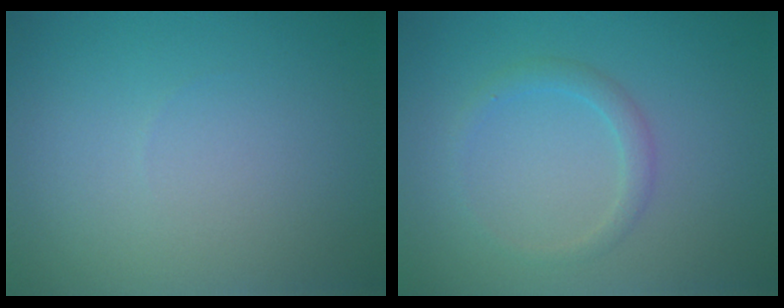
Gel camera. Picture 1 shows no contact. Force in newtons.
{"total": 1.5, "press": 1.5, "slide": 0.1}